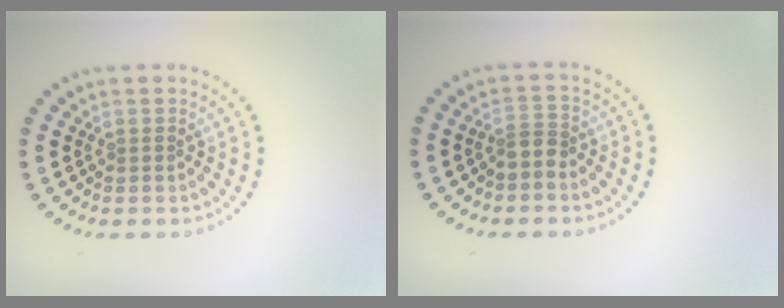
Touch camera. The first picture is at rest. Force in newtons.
{"total": 1.5, "press": 1.2, "slide": 1.0}